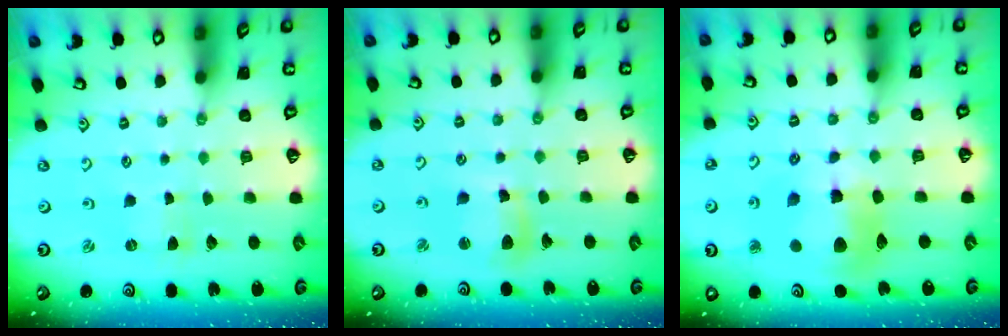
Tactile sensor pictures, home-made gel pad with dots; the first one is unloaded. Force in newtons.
{"total": 10.1, "press": 10.0, "slide": 0.9}
{"total": 15.2, "press": 15.0, "slide": 2.4}